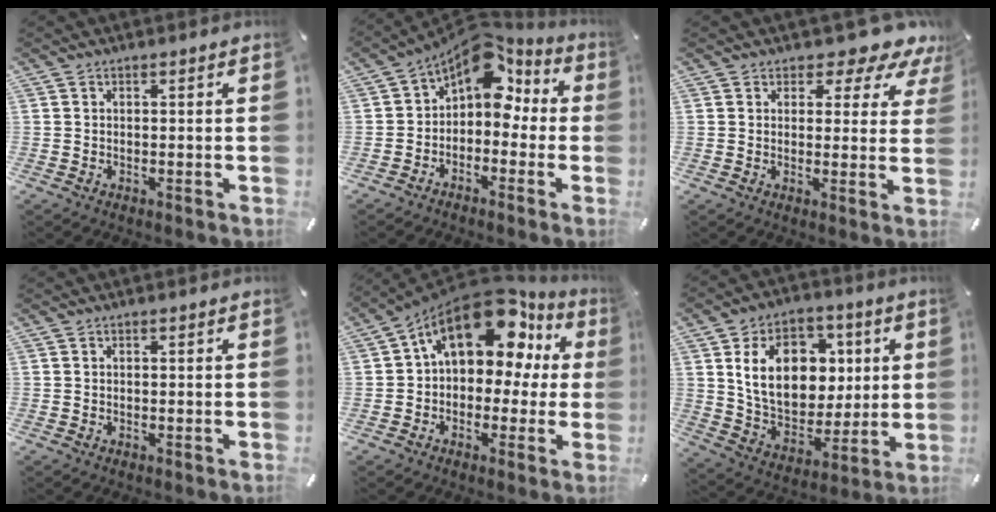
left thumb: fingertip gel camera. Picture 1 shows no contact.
{"total": 10.3, "force": [5.2, 6.6, 6.0], "torque": [-0.095, -0.037, 0.092]}
{"total": 6.7, "force": [4.9, 3.6, 2.7], "torque": [-0.027, -0.043, 0.080]}
{"total": 0.0}
{"total": 17.7, "force": [8.2, 10.6, 11.6], "torque": [-0.178, -0.044, 0.143]}
{"total": 17.7, "force": [4.9, 13.5, 10.4], "torque": [-0.172, -0.006, 0.094]}